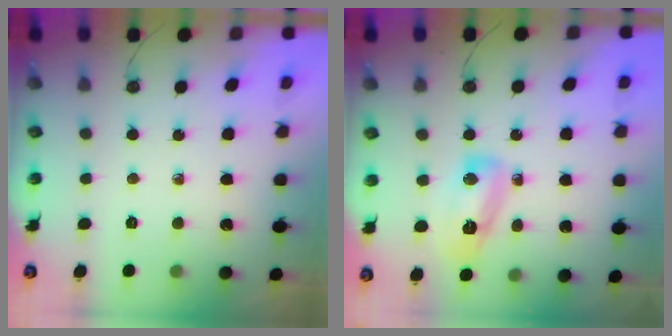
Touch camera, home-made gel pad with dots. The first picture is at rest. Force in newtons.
{"total": 9.9, "press": 8.7, "slide": 4.7}